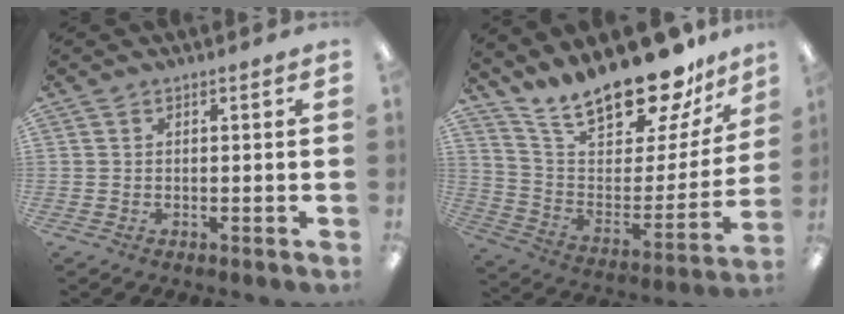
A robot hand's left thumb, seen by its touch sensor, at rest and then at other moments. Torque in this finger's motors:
{"motor_torque": [0.58, 0.35, 1.37, -1.40, 0.10]}